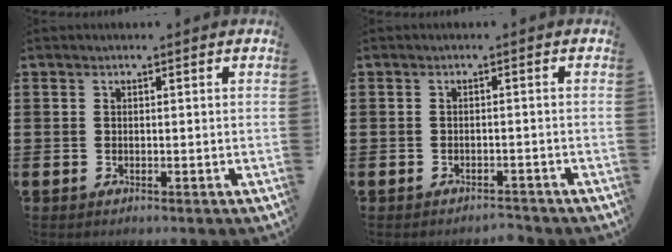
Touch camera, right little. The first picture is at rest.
{"total": 1.2, "force": [-1.2, 0.0, 0.1], "torque": [-0.005, 0.002, -0.024]}